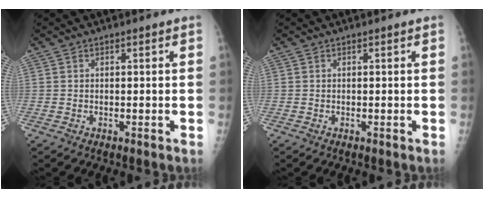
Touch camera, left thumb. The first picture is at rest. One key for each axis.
{"total": 0.0}